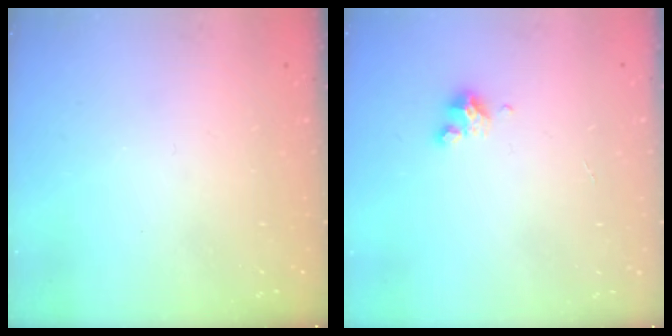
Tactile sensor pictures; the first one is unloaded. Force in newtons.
{"total": 3.5, "press": 3.5, "slide": 0.3}